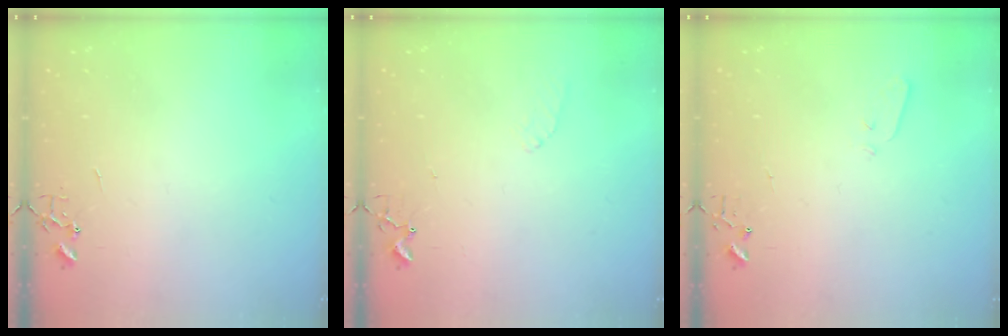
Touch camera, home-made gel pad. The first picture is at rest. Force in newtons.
{"total": 5.0, "press": 4.9, "slide": 0.7}
{"total": 3.3, "press": 3.3, "slide": 0.4}